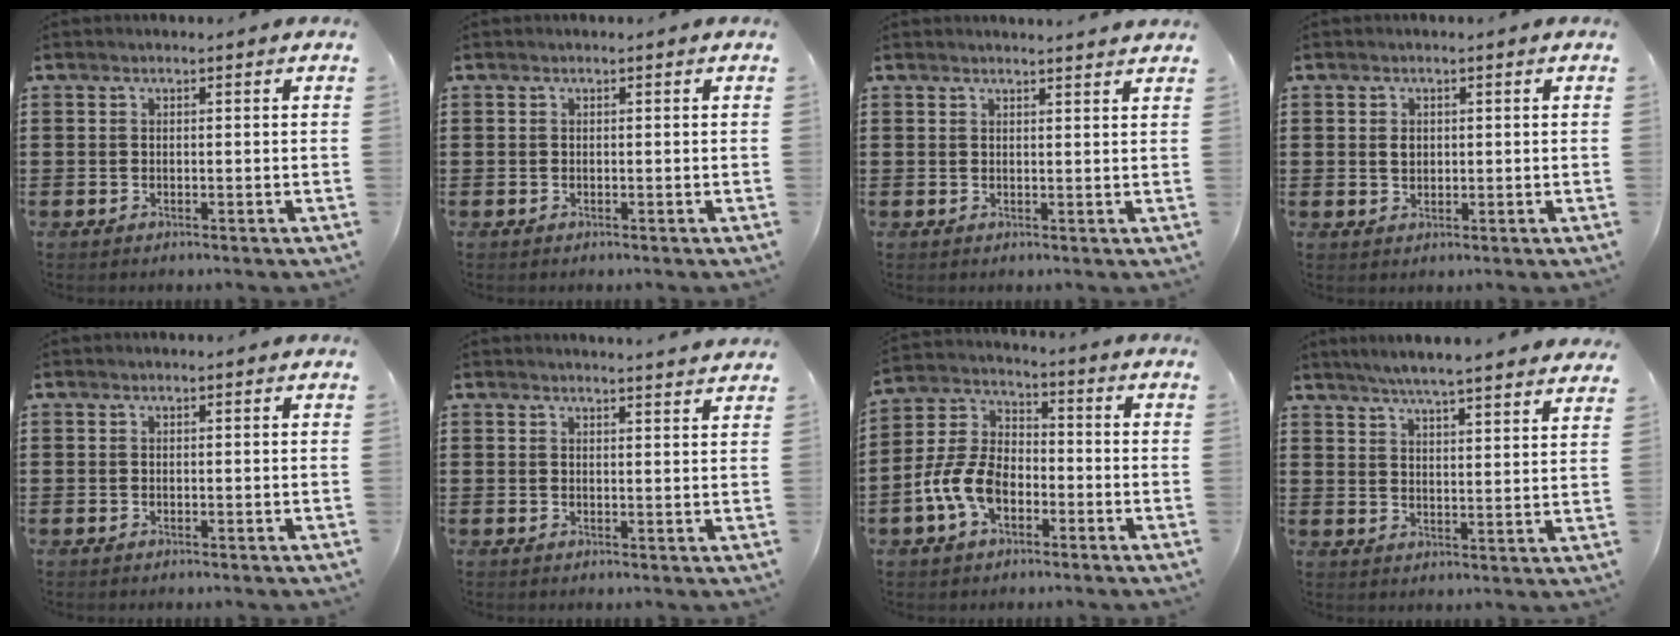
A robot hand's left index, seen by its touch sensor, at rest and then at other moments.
{"total": 0.0}
{"total": 1.6, "force": [1.5, -0.2, 0.2], "torque": [-0.007, 0.000, 0.030]}
{"total": 1.6, "force": [0.3, 1.2, 1.0], "torque": [-0.023, 0.007, 0.005]}
{"total": 0.0}
{"total": 2.3, "force": [2.2, -0.3, 0.2], "torque": [-0.009, -0.006, 0.042]}
{"total": 8.8, "force": [-3.7, 5.2, 6.0], "torque": [-0.160, 0.001, -0.078]}
{"total": 5.1, "force": [4.8, -0.5, 1.4], "torque": [-0.046, -0.026, 0.084]}